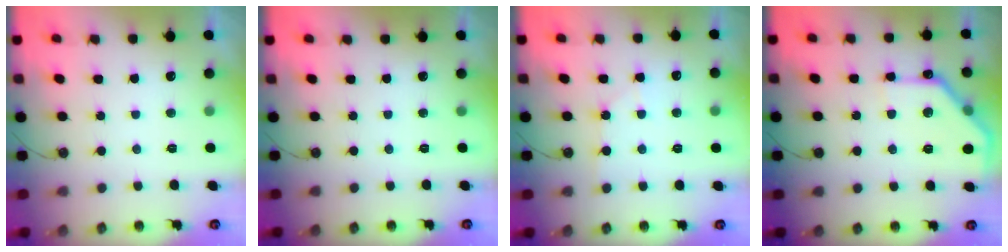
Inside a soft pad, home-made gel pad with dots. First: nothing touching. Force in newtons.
{"total": 0.0}
{"total": 3.9, "press": 3.8, "slide": 0.6}
{"total": 13.9, "press": 13.8, "slide": 0.7}